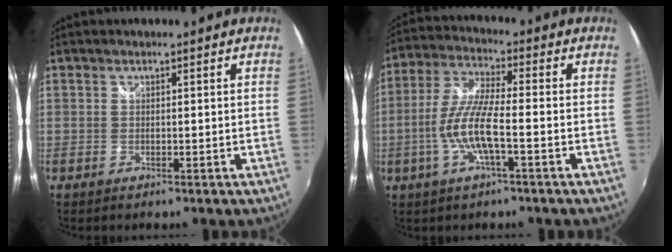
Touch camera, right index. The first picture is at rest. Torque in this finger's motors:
{"motor_torque": [0.44, -0.18, 0.80, 0.21]}